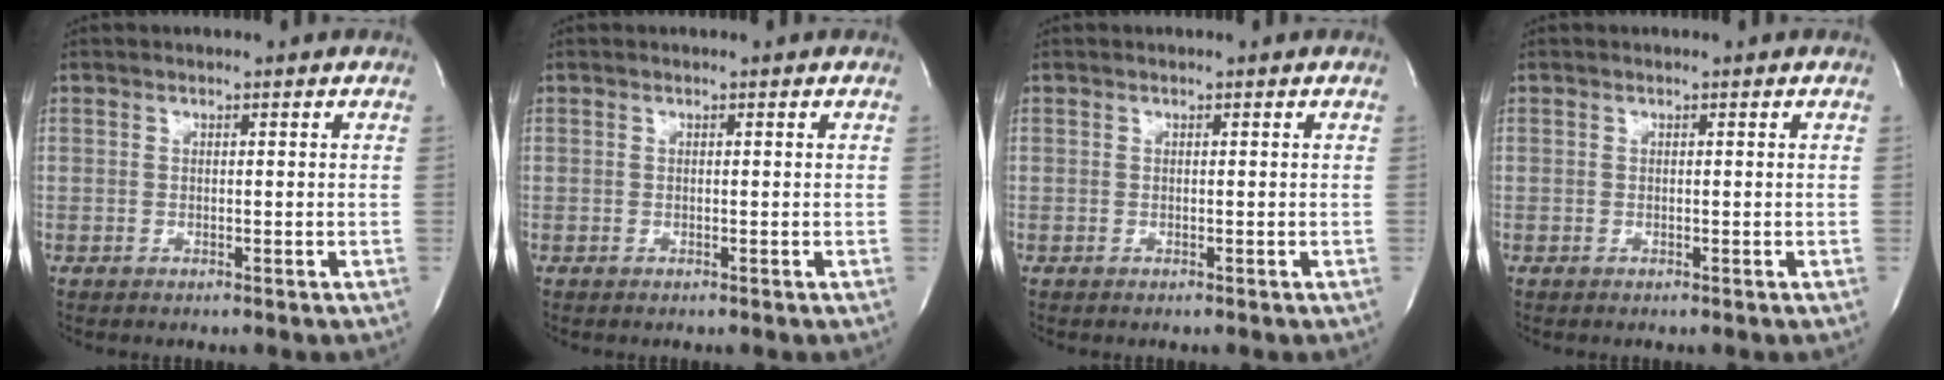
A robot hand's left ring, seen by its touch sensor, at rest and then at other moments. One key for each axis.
{"total": 0.0}
{"total": 0.0}
{"total": 0.0}